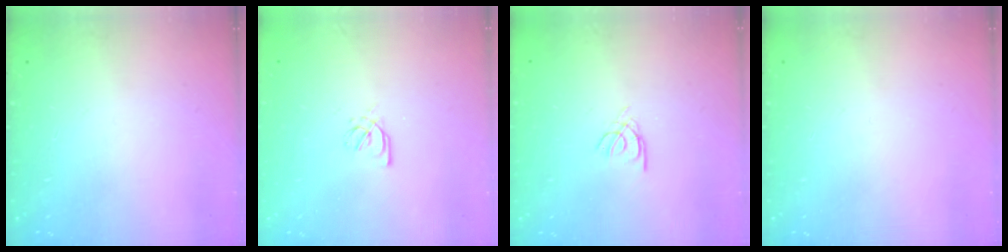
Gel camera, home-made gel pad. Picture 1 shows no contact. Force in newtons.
{"total": 1.7, "press": 1.6, "slide": 0.5}
{"total": 2.2, "press": 2.2, "slide": 0.2}
{"total": 0.0}